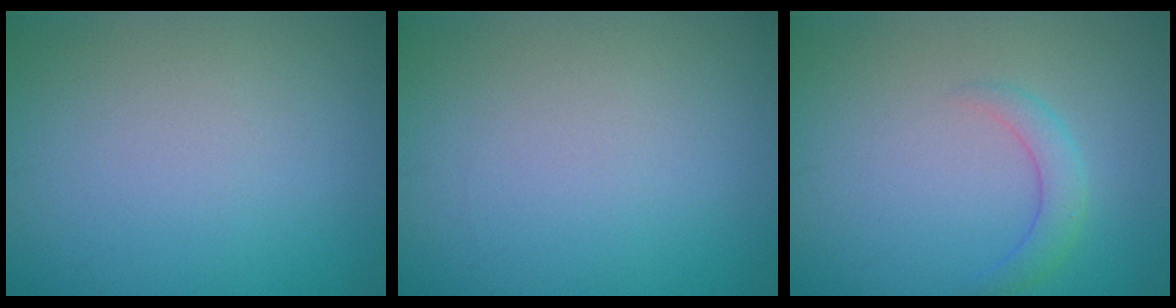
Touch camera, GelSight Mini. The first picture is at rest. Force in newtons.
{"total": 0.0}
{"total": 2.0, "press": 2.0, "slide": 0.1}